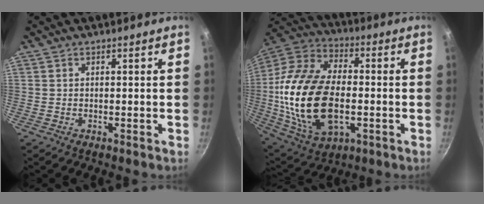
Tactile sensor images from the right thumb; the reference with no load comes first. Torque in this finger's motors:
{"motor_torque": [-0.66, 2.01, 2.50, -0.28, 0.75]}